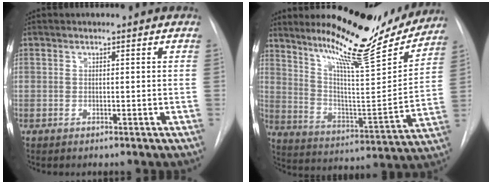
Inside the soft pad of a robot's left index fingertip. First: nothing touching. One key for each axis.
{"total": 18.8, "fx": 16.5, "fy": 2.0, "fz": 8.7, "tx": -0.140, "ty": -0.047, "tz": 0.249}